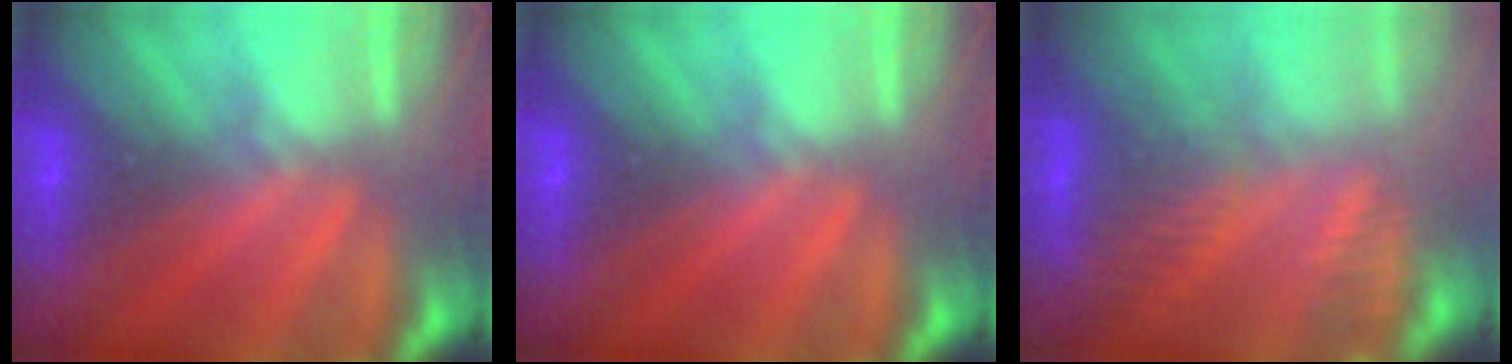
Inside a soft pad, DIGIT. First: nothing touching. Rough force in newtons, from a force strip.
{"total": 0.0}
{"total": 4.6}